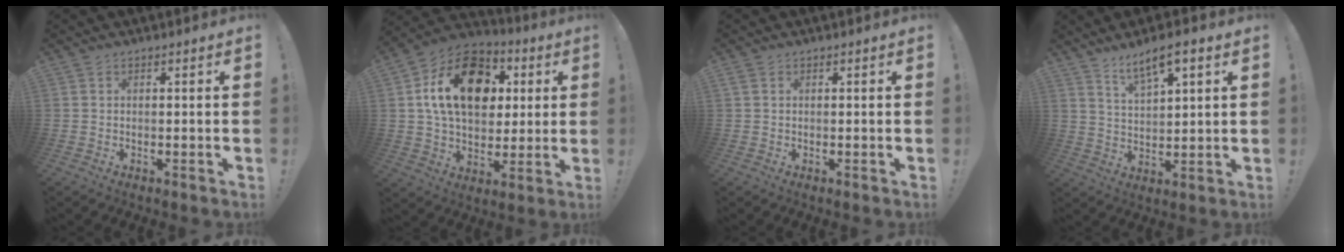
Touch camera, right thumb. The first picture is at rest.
{"total": 20.0, "force": [5.7, 13.9, 13.2], "torque": [-0.209, -0.004, 0.105]}
{"total": 1.2, "force": [0.5, 0.8, 0.7], "torque": [-0.013, 0.003, 0.010]}
{"total": 7.8, "force": [5.3, 2.3, 5.3], "torque": [-0.087, -0.024, 0.091]}